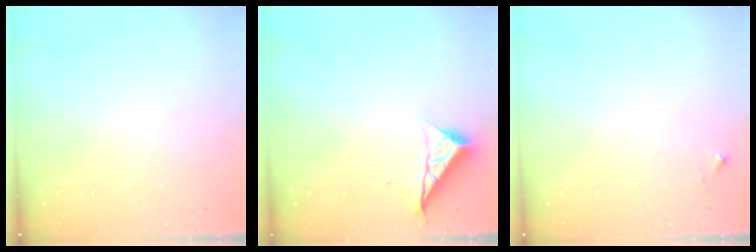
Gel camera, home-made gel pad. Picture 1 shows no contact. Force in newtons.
{"total": 6.6, "press": 6.6, "slide": 0.3}
{"total": 2.8, "press": 2.8, "slide": 0.2}